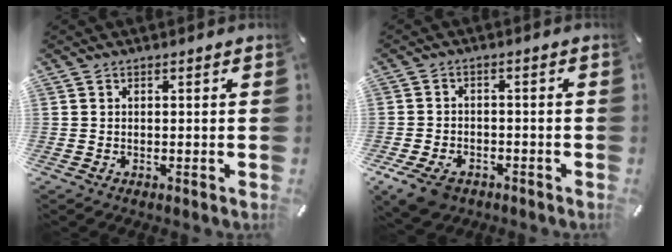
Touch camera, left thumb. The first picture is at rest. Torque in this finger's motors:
{"motor_torque": [0.08, 0.22, 0.09, 0.09, 0.13]}